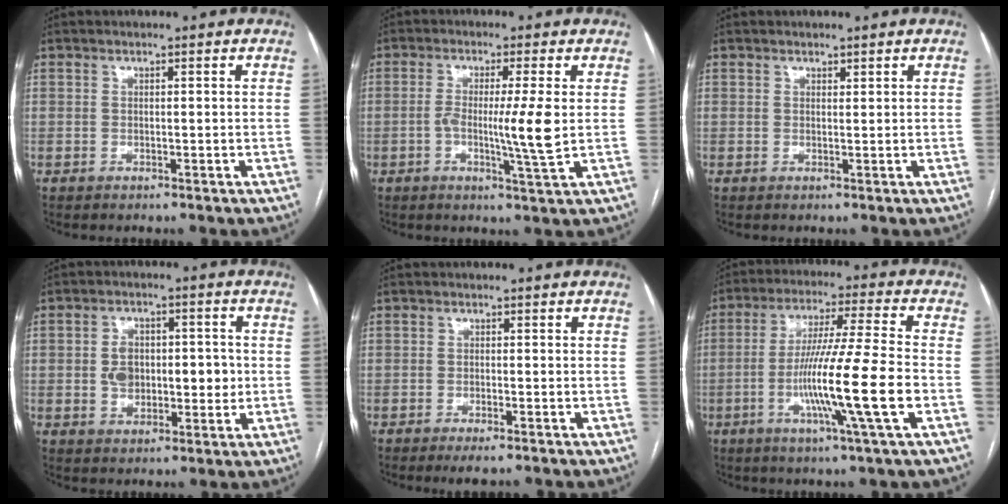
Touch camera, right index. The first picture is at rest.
{"total": 7.1, "force": [-0.4, -0.6, 7.1], "torque": [-0.126, -0.012, -0.008]}
{"total": 0.6, "force": [0.6, 0.2, 0.2], "torque": [-0.001, -0.004, 0.008]}
{"total": 8.4, "force": [-0.1, 5.2, 6.5], "torque": [-0.101, 0.019, 0.007]}
{"total": 2.3, "force": [-1.6, 0.4, 1.6], "torque": [-0.021, -0.003, -0.023]}
{"total": 14.7, "force": [-3.8, -1.3, 14.1], "torque": [-0.263, -0.013, -0.075]}